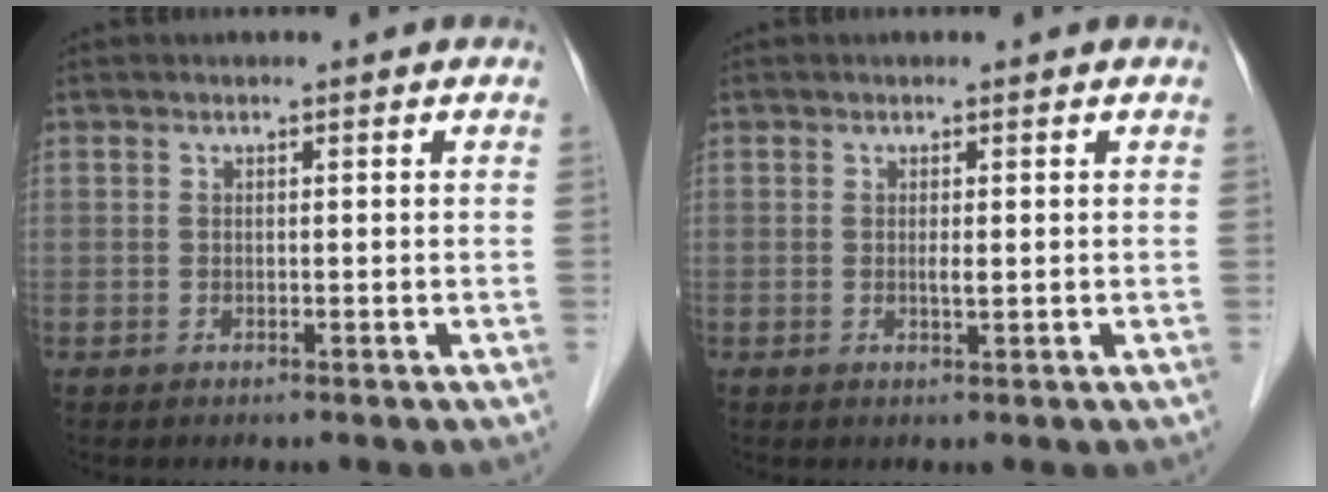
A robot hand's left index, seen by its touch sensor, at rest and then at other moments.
{"total": 0.9, "force": [0.2, 0.1, 0.9], "torque": [-0.020, -0.002, 0.004]}